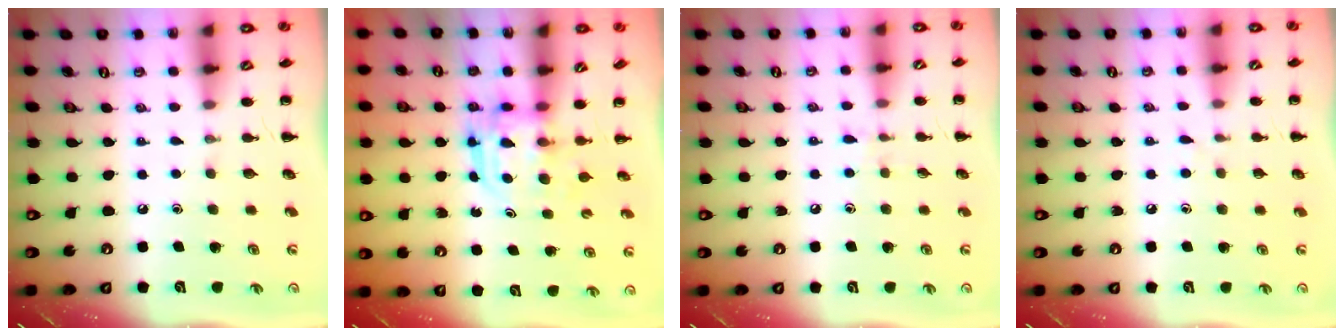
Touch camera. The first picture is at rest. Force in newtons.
{"total": 3.2, "press": 3.2, "slide": 0.2}
{"total": 6.0, "press": 5.7, "slide": 2.0}
{"total": 3.0, "press": 2.6, "slide": 1.4}